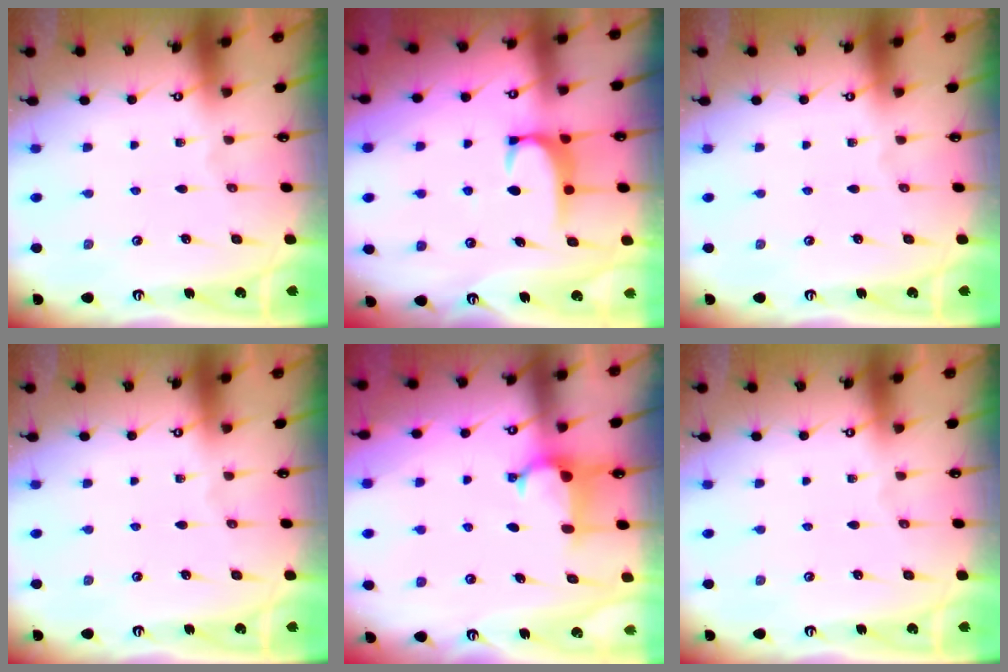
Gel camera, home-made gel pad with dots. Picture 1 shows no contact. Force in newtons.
{"total": 2.0, "press": 1.9, "slide": 0.6}
{"total": 0.0}
{"total": 0.0}
{"total": 1.9, "press": 1.8, "slide": 0.7}
{"total": 0.0}